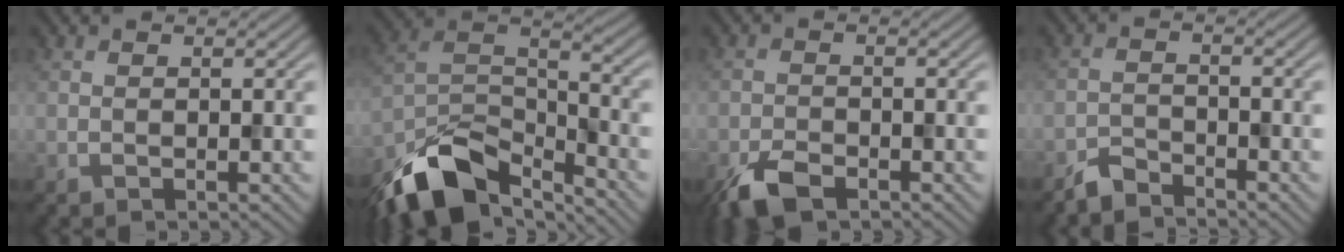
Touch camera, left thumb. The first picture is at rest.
{"total": 12.7, "force": [-9.2, 5.1, 7.0], "torque": [-0.143, -0.015, -0.180]}
{"total": 4.6, "force": [-3.2, 1.9, 2.6], "torque": [-0.052, -0.007, -0.065]}
{"total": 2.8, "force": [-2.7, 0.6, 0.6], "torque": [-0.011, -0.001, -0.062]}